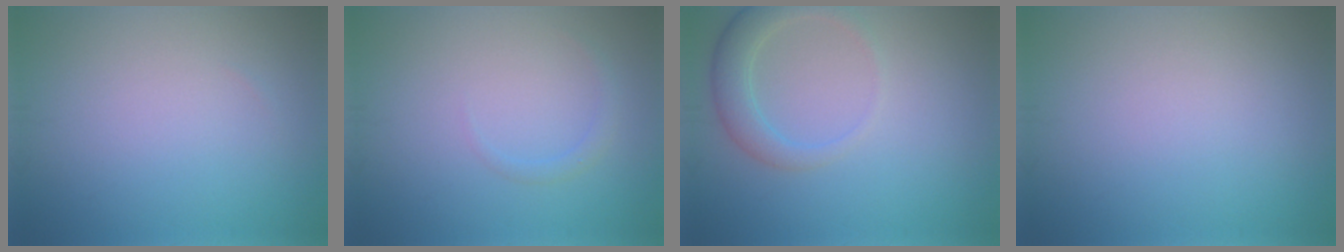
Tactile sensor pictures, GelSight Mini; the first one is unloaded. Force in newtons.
{"total": 1.0, "press": 1.0, "slide": 0.1}
{"total": 3.2, "press": 3.2, "slide": 0.2}
{"total": 0.0}